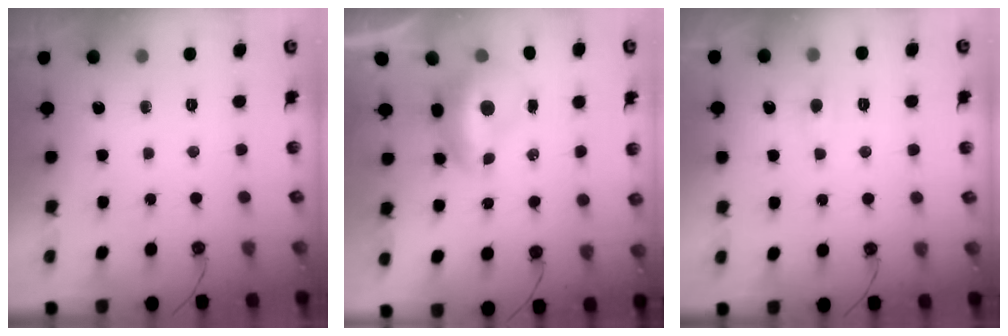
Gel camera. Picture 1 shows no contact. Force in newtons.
{"total": 1.8, "press": 1.6, "slide": 0.7}
{"total": 0.8, "press": 0.6, "slide": 0.5}